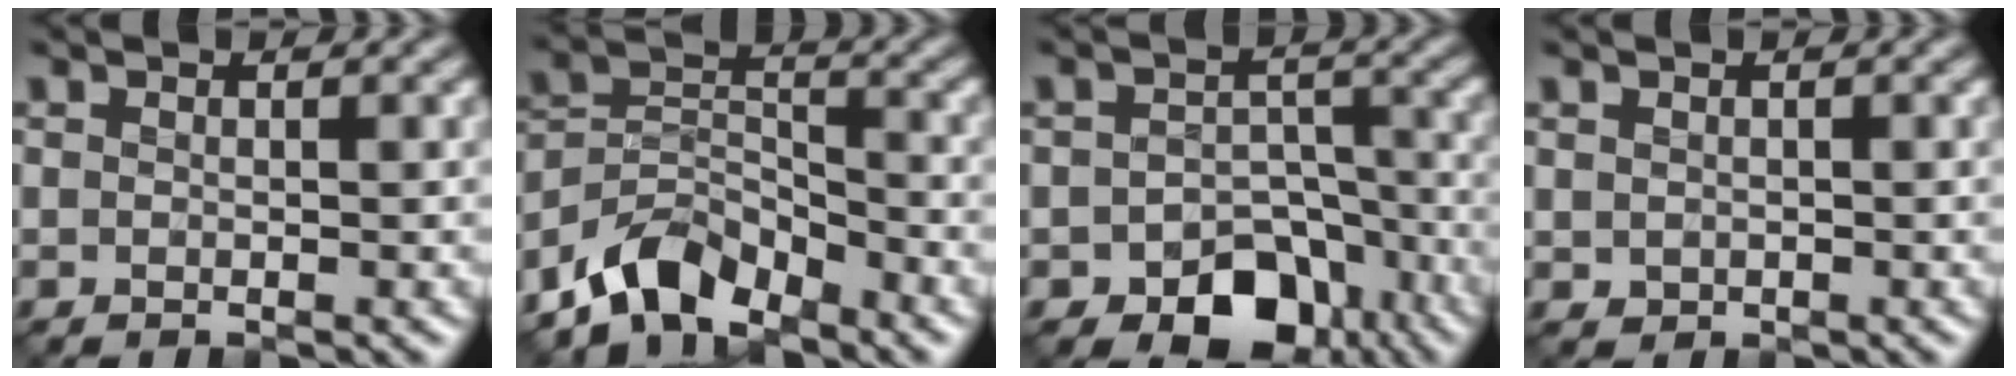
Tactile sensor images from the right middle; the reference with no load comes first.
{"total": 5.8, "force": [-4.9, 2.4, 2.0], "torque": [-0.030, 0.003, -0.103]}
{"total": 7.7, "force": [-4.6, 4.9, 3.7], "torque": [-0.043, -0.006, -0.071]}
{"total": 0.7, "force": [0.1, 0.6, 0.1], "torque": [-0.004, -0.003, 0.003]}